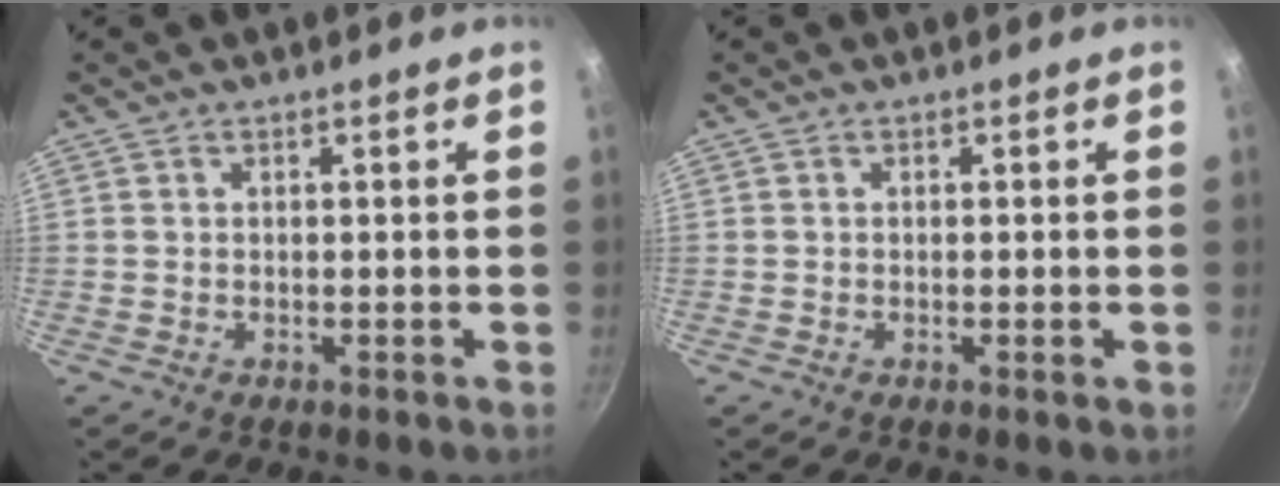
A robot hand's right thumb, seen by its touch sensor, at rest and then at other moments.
{"total": 0.7, "force": [-0.2, 0.0, 0.7], "torque": [-0.013, -0.001, -0.005]}